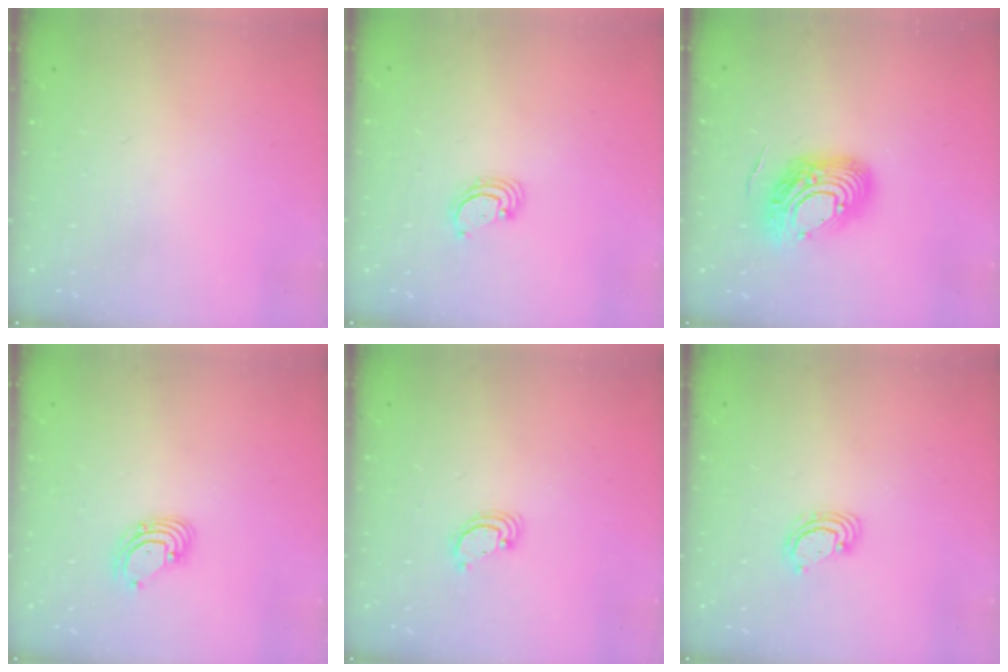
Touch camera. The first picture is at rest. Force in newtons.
{"total": 2.8, "press": 2.8, "slide": 0.2}
{"total": 14.5, "press": 14.5, "slide": 1.5}
{"total": 3.3, "press": 3.3, "slide": 0.4}
{"total": 2.8, "press": 2.8, "slide": 0.2}
{"total": 2.9, "press": 2.9, "slide": 0.3}